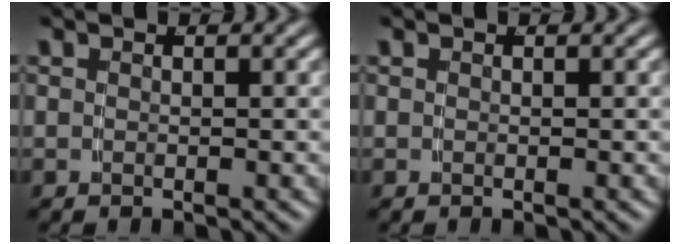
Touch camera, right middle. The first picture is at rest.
{"total": 0.0}